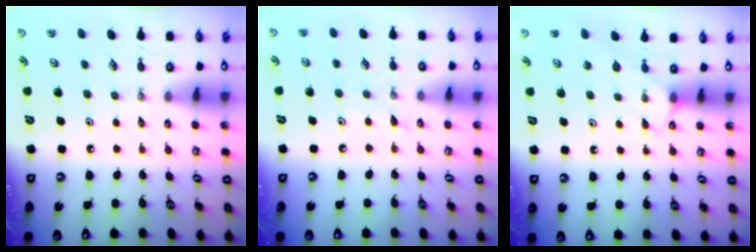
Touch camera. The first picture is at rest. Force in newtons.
{"total": 4.4, "press": 4.4, "slide": 0.4}
{"total": 6.4, "press": 6.4, "slide": 0.5}